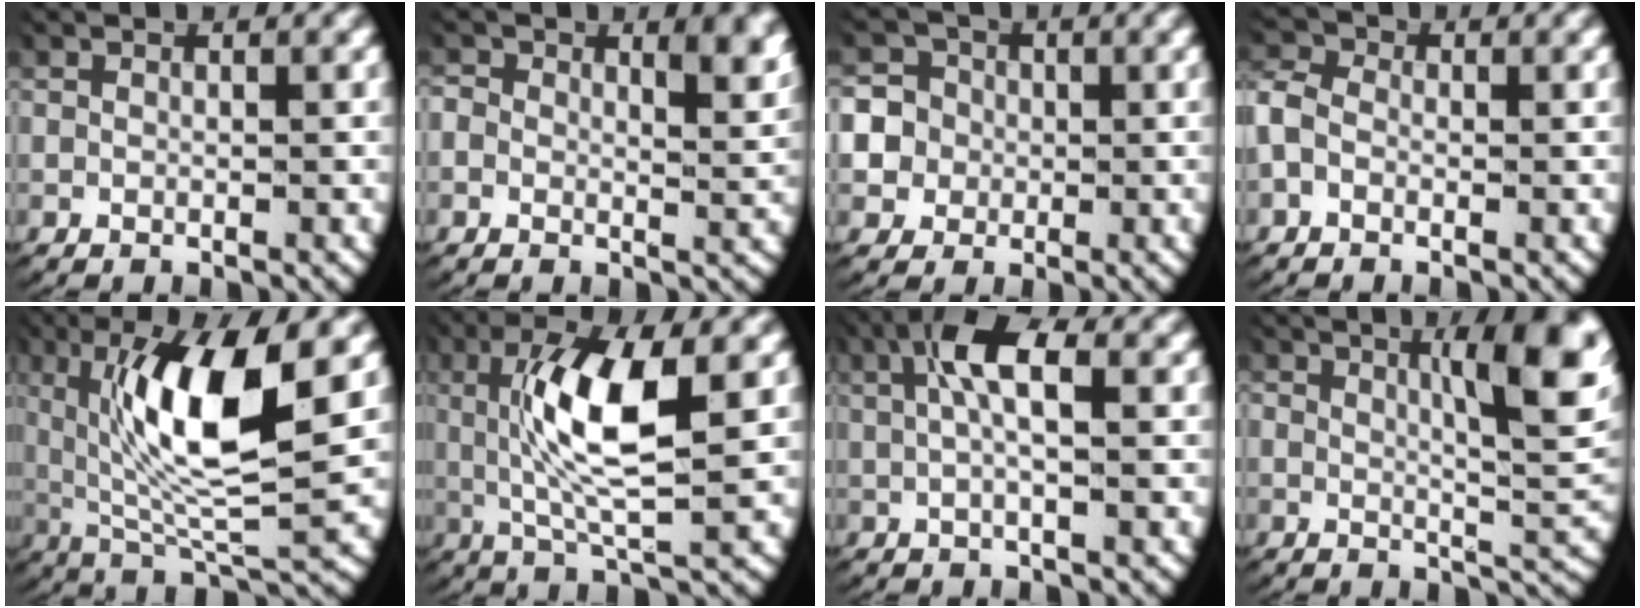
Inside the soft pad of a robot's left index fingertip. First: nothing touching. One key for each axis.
{"total": 3.1, "fx": 1.4, "fy": 1.6, "fz": 2.3, "tx": -0.041, "ty": -0.006, "tz": 0.019}
{"total": 8.9, "fx": -0.2, "fy": 8.3, "fz": 3.3, "tx": -0.098, "ty": -0.023, "tz": -0.007}
{"total": 3.2, "fx": -0.4, "fy": 2.7, "fz": 1.5, "tx": -0.047, "ty": 0.001, "tz": -0.014}
{"total": 10.6, "fx": 2.0, "fy": 4.0, "fz": 9.7, "tx": -0.198, "ty": -0.009, "tz": 0.044}
{"total": 7.5, "fx": 1.3, "fy": 2.0, "fz": 7.1, "tx": -0.153, "ty": -0.004, "tz": 0.029}
{"total": 4.9, "fx": 1.3, "fy": 1.7, "fz": 4.4, "tx": -0.091, "ty": 0.013, "tz": 0.016}
{"total": 8.6, "fx": 2.8, "fy": 2.6, "fz": 7.7, "tx": -0.100, "ty": 0.001, "tz": 0.041}